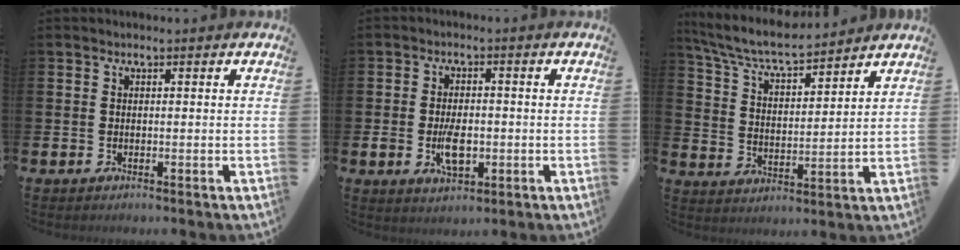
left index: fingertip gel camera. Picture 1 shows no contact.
{"total": 4.9, "force": [-1.1, 2.7, 3.9], "torque": [-0.048, -0.002, -0.021]}
{"total": 6.8, "force": [6.4, 0.7, 2.2], "torque": [-0.075, -0.035, 0.115]}